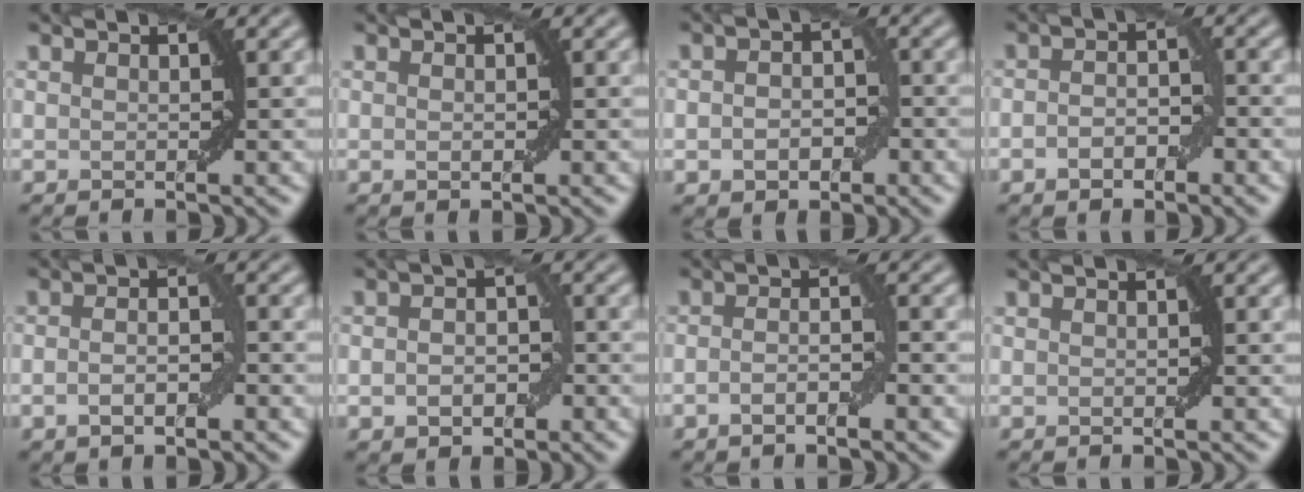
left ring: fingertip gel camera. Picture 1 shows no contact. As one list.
[{"total": 0.8, "force": [0.0, 0.4, 0.7], "torque": [-0.010, 0.000, 0.002]}, {"total": 3.4, "force": [-0.7, 2.4, 2.3], "torque": [-0.026, -0.002, -0.012]}, {"total": 2.7, "force": [-1.0, 1.4, 2.1], "torque": [-0.036, 0.002, -0.019]}, {"total": 2.5, "force": [-0.7, 0.9, 2.2], "torque": [-0.041, -0.002, -0.014]}, {"total": 3.0, "force": [-0.5, 2.0, 2.2], "torque": [-0.026, 0.000, -0.010]}, {"total": 2.2, "force": [-0.9, 0.4, 1.9], "torque": [-0.033, 0.003, -0.019]}, {"total": 0.0}]